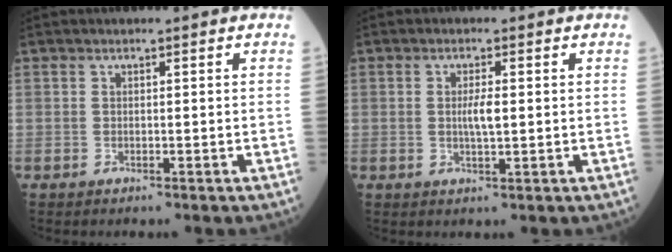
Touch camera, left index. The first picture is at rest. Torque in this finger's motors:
{"motor_torque": [0.52, 0.12, 0.08, 0.03]}